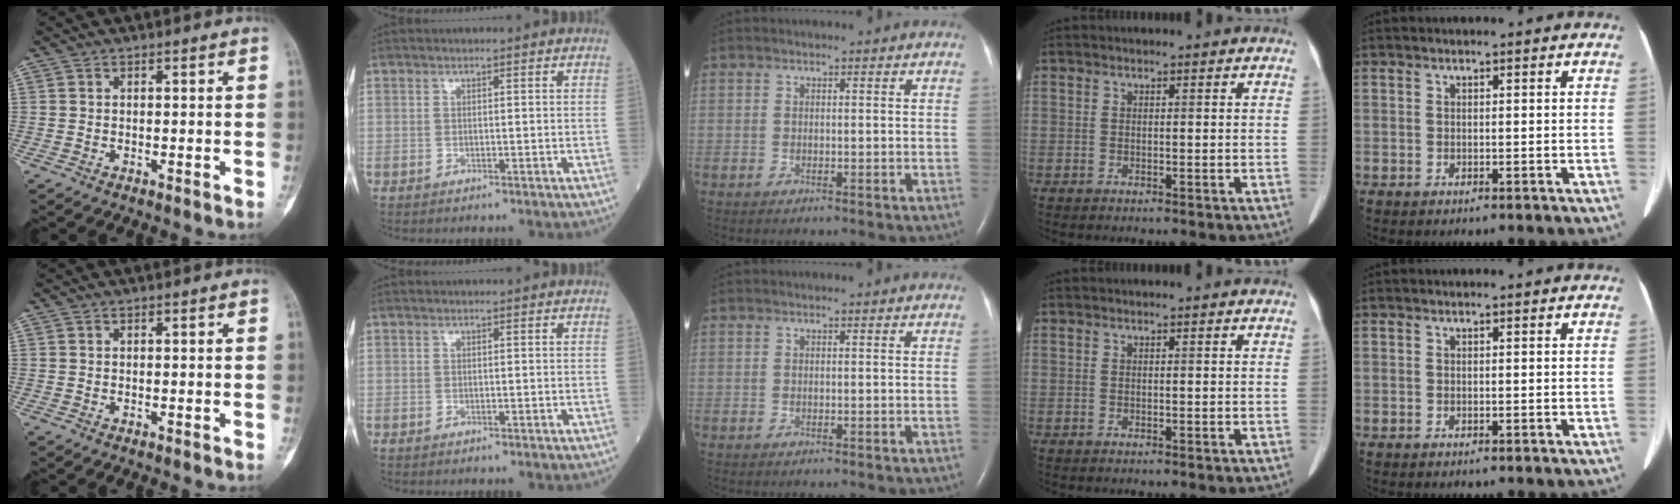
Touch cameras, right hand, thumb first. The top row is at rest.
{}